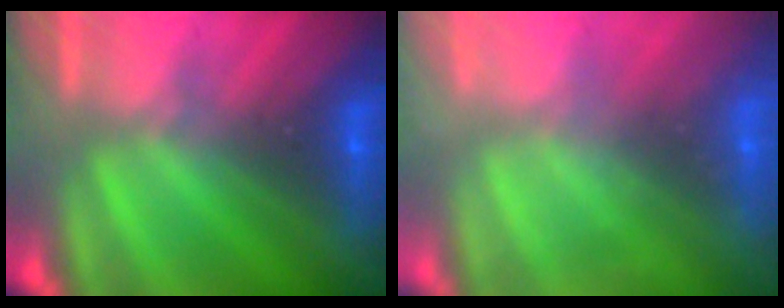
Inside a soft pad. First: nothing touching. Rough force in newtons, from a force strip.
{"total": 2.4}